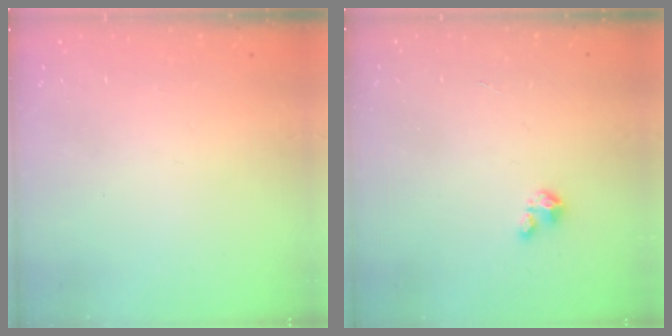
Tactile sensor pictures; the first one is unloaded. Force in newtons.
{"total": 2.7, "press": 2.7, "slide": 0.2}